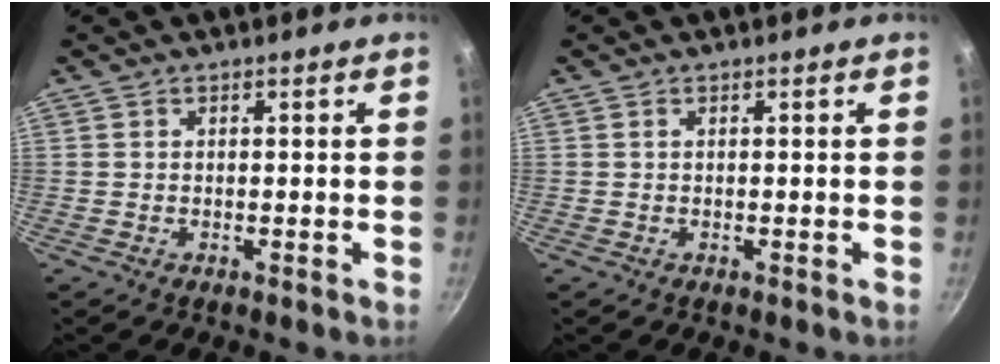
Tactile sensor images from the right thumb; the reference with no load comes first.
{"total": 0.0}